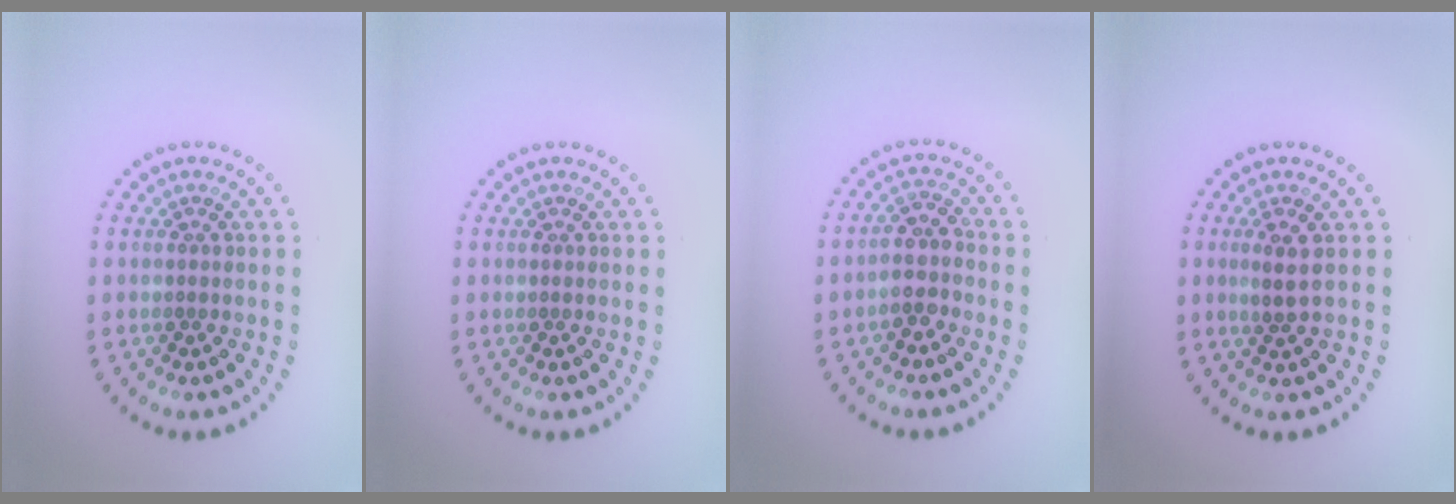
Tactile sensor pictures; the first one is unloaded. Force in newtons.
{"total": 0.0}
{"total": 2.6, "press": 2.2, "slide": 1.4}
{"total": 1.8, "press": 1.6, "slide": 0.9}